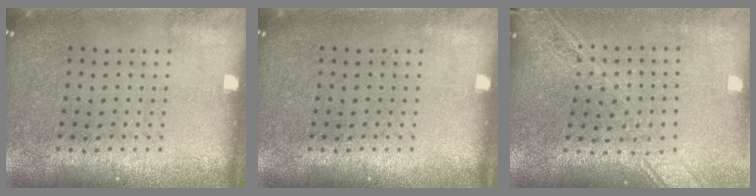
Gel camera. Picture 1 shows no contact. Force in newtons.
{"total": 0.0}
{"total": 2.2, "press": 1.9, "slide": 1.2}